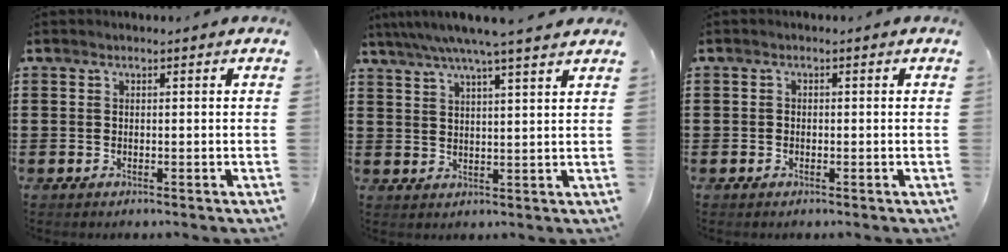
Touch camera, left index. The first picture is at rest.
{"total": 5.8, "force": [4.8, -0.3, 3.3], "torque": [-0.078, -0.017, 0.082]}
{"total": 0.7, "force": [-0.5, 0.5, 0.1], "torque": [-0.004, 0.000, -0.011]}